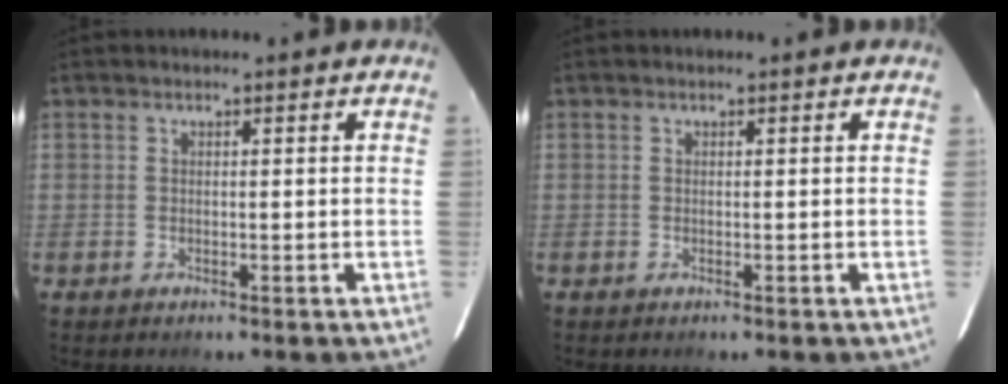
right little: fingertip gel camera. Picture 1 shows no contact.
{"total": 0.0}